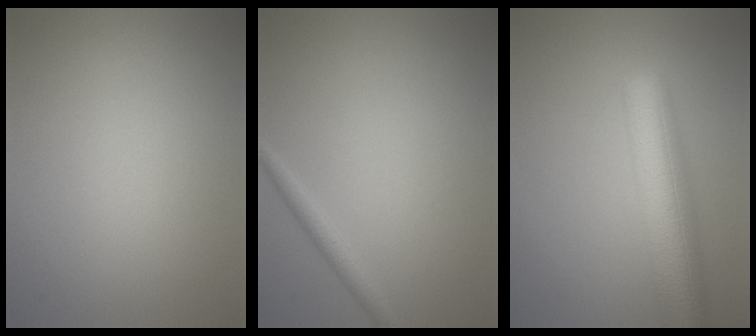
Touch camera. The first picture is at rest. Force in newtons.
{"total": 1.4, "press": 1.4, "slide": 0.1}
{"total": 7.9, "press": 7.9, "slide": 0.4}